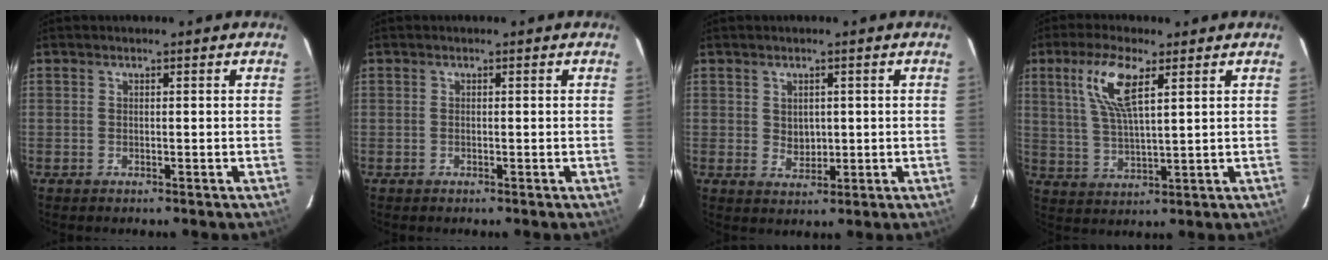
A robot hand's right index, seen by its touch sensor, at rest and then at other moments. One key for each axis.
{"total": 0.0}
{"total": 2.9, "fx": 0.6, "fy": 2.5, "fz": 1.4, "tx": -0.021, "ty": 0.000, "tz": 0.017}
{"total": 9.4, "fx": 4.3, "fy": 2.5, "fz": 8.0, "tx": -0.163, "ty": 0.008, "tz": 0.088}